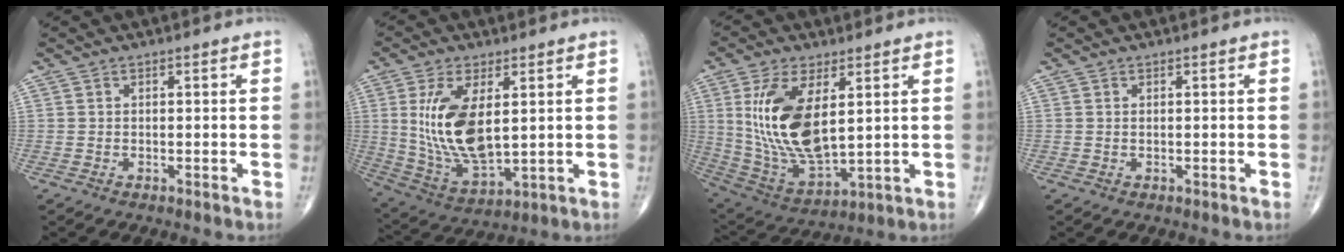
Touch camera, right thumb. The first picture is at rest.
{"total": 15.1, "force": [2.7, 7.1, 13.0], "torque": [-0.250, -0.021, 0.069]}
{"total": 17.6, "force": [3.9, 8.2, 15.1], "torque": [-0.292, -0.022, 0.091]}
{"total": 0.0}